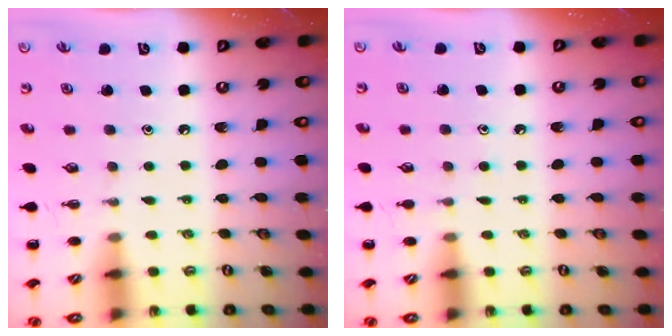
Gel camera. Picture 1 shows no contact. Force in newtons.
{"total": 5.0, "press": 4.8, "slide": 1.6}